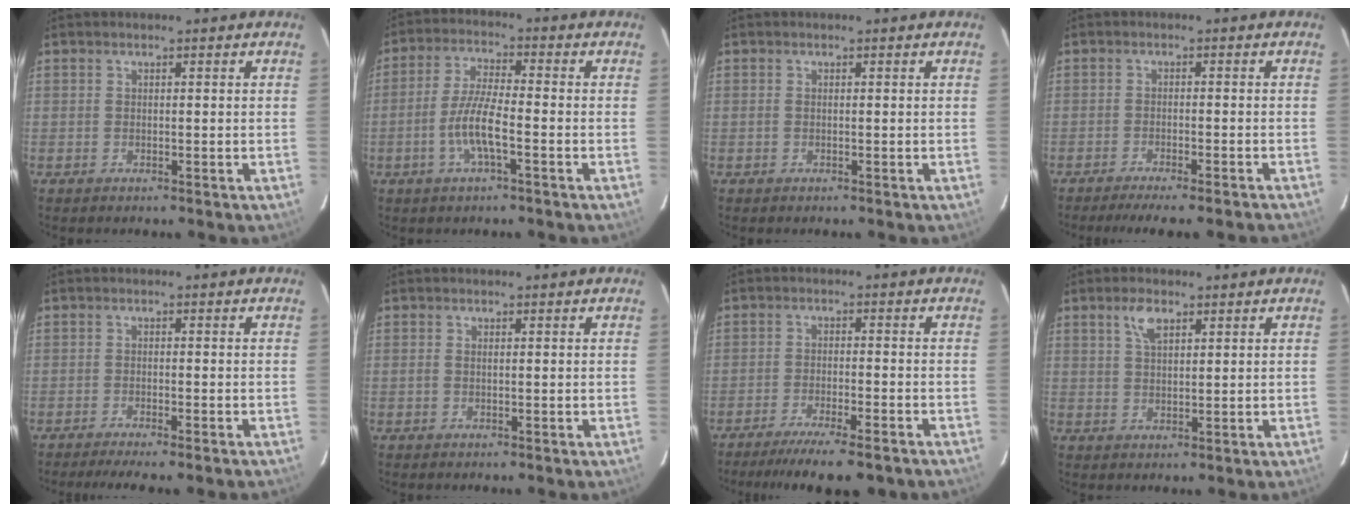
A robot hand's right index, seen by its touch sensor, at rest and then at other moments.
{"total": 7.4, "force": [-2.7, 1.2, 6.8], "torque": [-0.140, 0.000, -0.053]}
{"total": 0.0}
{"total": 11.2, "force": [-10.1, 0.8, 4.9], "torque": [-0.095, -0.024, -0.138]}
{"total": 6.2, "force": [-5.2, 0.0, 3.2], "torque": [-0.067, -0.019, -0.081]}
{"total": 0.7, "force": [0.1, 0.3, 0.6], "torque": [-0.013, 0.001, 0.000]}
{"total": 12.2, "force": [-10.0, 2.0, 6.7], "torque": [-0.139, -0.032, -0.151]}
{"total": 4.0, "force": [2.2, 1.8, 2.8], "torque": [-0.051, 0.007, 0.042]}